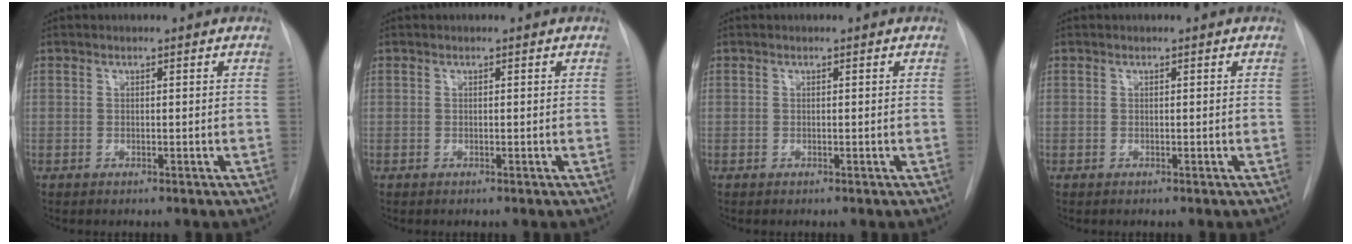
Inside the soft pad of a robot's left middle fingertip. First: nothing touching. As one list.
[{"total": 0.0}, {"total": 0.0}, {"total": 0.0}]